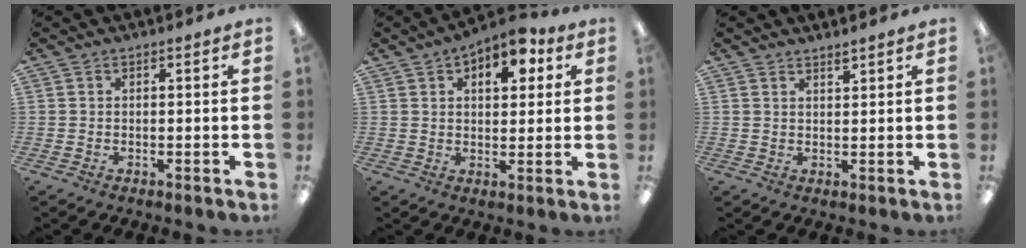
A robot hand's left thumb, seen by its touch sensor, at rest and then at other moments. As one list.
[{"total": 8.4, "force": [4.1, 4.9, 5.4], "torque": [-0.057, -0.014, 0.064]}, {"total": 1.7, "force": [1.6, 0.1, 0.3], "torque": [-0.008, -0.003, 0.030]}]